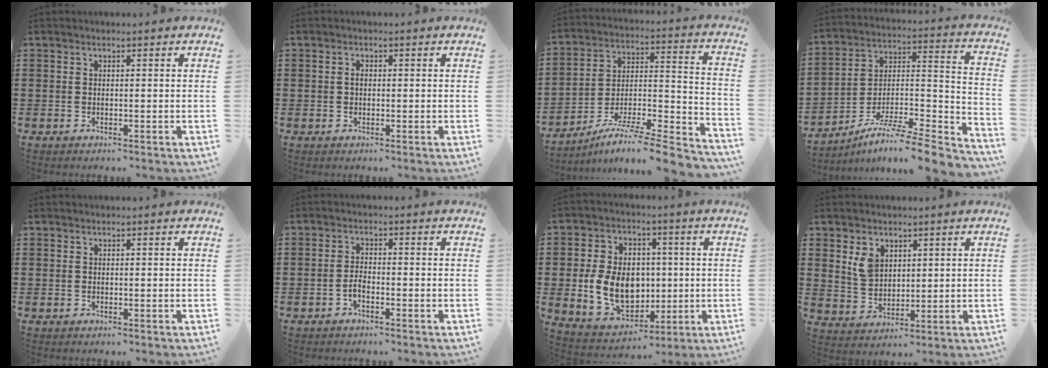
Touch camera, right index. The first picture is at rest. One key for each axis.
{"total": 1.0, "fx": -0.1, "fy": 0.6, "fz": 0.8, "tx": -0.017, "ty": 0.002, "tz": -0.002}
{"total": 7.9, "fx": -6.6, "fy": 0.2, "fz": 4.4, "tx": -0.070, "ty": -0.006, "tz": -0.134}
{"total": 8.0, "fx": -6.5, "fy": 0.8, "fz": 4.7, "tx": -0.075, "ty": -0.001, "tz": -0.129}
{"total": 0.0}
{"total": 1.9, "fx": -1.2, "fy": 0.5, "fz": 1.4, "tx": -0.035, "ty": -0.004, "tz": -0.025}
{"total": 11.4, "fx": -0.2, "fy": 8.9, "fz": 7.2, "tx": -0.147, "ty": 0.013, "tz": -0.003}
{"total": 4.6, "fx": 2.3, "fy": 3.3, "fz": 2.2, "tx": -0.054, "ty": 0.011, "tz": 0.044}